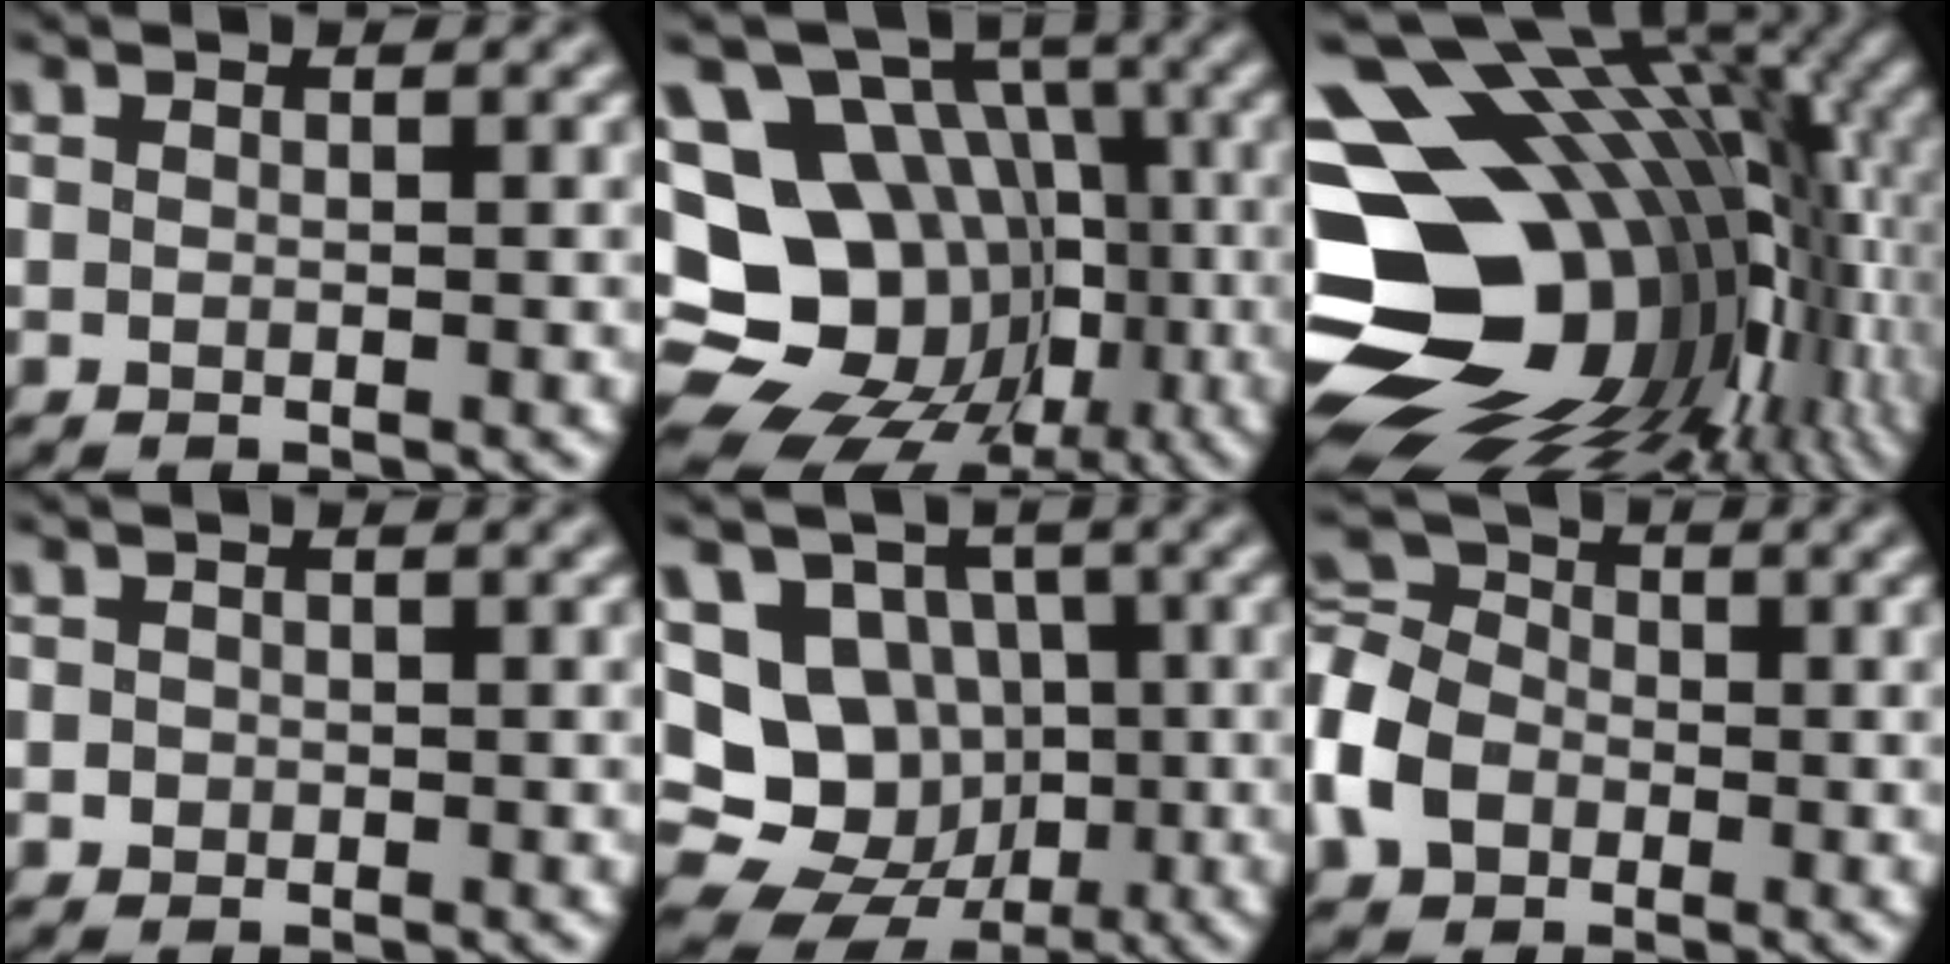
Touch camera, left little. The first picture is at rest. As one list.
[{"total": 19.2, "force": [-2.9, 16.6, 9.1], "torque": [-0.178, 0.020, -0.055]}, {"total": 20.1, "force": [-2.7, 14.3, 13.8], "torque": [-0.238, -0.009, -0.026]}, {"total": 0.7, "force": [-0.2, 0.7, 0.2], "torque": [0.001, -0.002, -0.006]}, {"total": 12.1, "force": [-0.6, 11.1, 4.9], "torque": [-0.114, 0.025, -0.027]}, {"total": 7.5, "force": [-2.5, 5.7, 4.1], "torque": [-0.101, 0.008, -0.076]}]